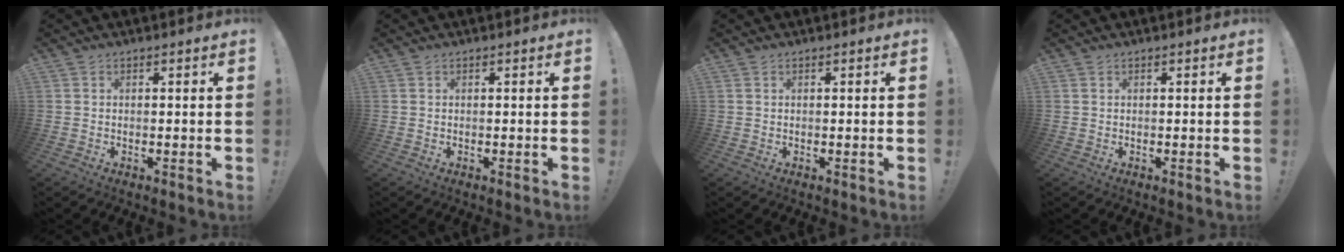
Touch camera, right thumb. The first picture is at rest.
{"total": 0.0}
{"total": 0.0}
{"total": 0.0}